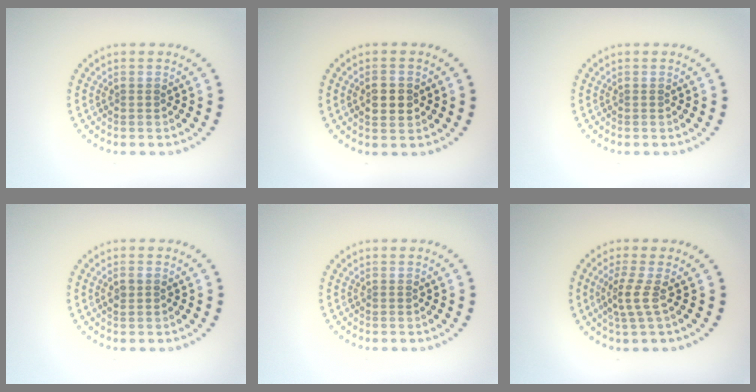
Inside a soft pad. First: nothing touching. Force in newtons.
{"total": 2.8, "press": 2.8, "slide": 0.2}
{"total": 0.0}
{"total": 0.9, "press": 0.9, "slide": 0.3}
{"total": 0.0}
{"total": 2.1, "press": 1.4, "slide": 1.6}